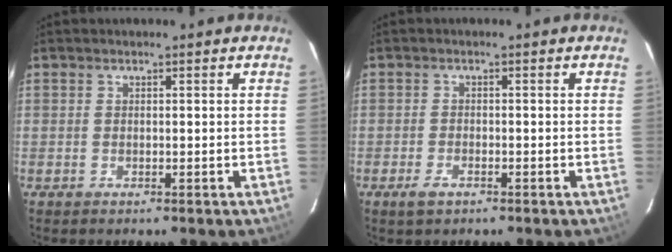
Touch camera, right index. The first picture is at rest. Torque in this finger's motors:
{"motor_torque": [0.19, -0.20, 0.05, 0.01]}